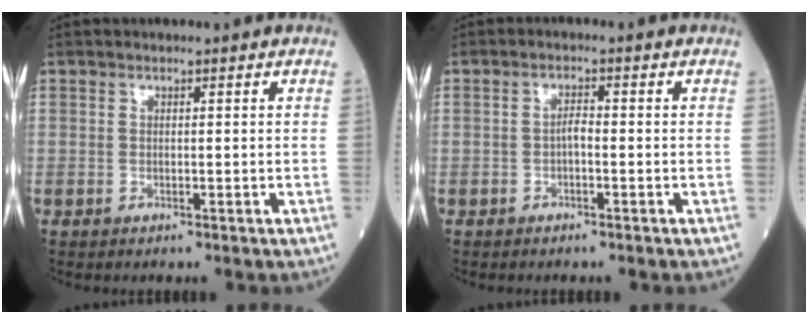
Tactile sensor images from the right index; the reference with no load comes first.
{"total": 1.7, "force": [-0.5, 0.5, 1.5], "torque": [-0.024, 0.004, -0.011]}